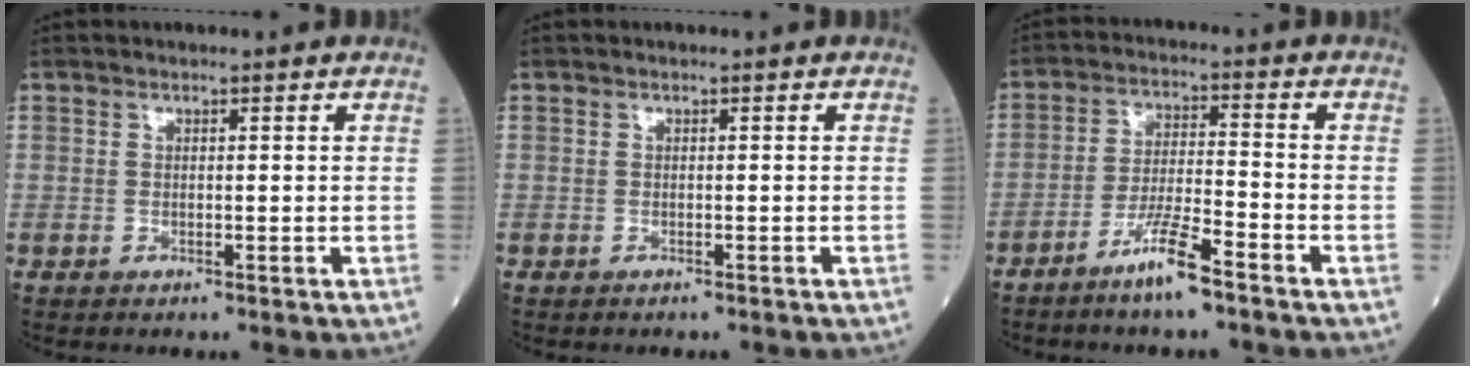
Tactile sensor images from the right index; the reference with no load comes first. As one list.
[{"total": 0.8, "force": [-0.8, 0.0, 0.2], "torque": [-0.004, -0.001, -0.012]}, {"total": 7.2, "force": [-5.1, 0.0, 5.1], "torque": [-0.098, -0.010, -0.101]}]